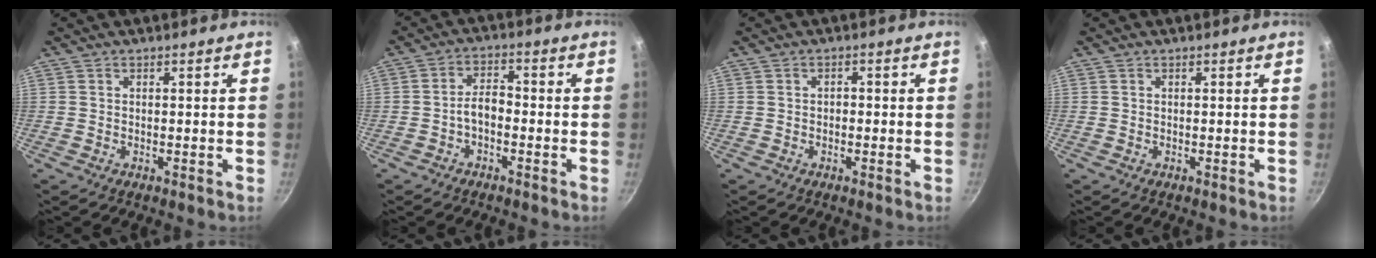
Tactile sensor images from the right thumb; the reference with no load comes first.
{"total": 4.3, "force": [-1.7, 2.3, 3.1], "torque": [-0.046, 0.028, -0.036]}
{"total": 1.2, "force": [-0.3, 0.8, 0.7], "torque": [-0.011, 0.005, -0.006]}
{"total": 0.0}